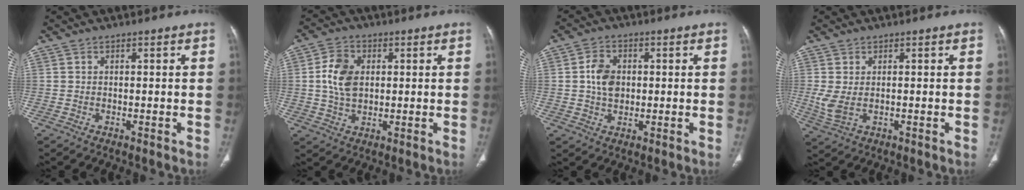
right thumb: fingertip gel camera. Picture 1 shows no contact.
{"total": 8.2, "force": [1.1, 5.7, 5.7], "torque": [-0.099, 0.001, 0.020]}
{"total": 6.4, "force": [0.5, 4.7, 4.2], "torque": [-0.064, 0.001, 0.008]}
{"total": 3.9, "force": [0.0, 1.9, 3.4], "torque": [-0.089, -0.003, 0.009]}